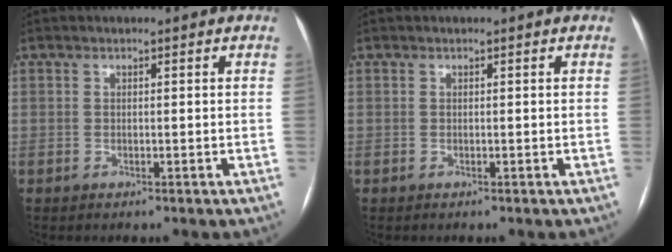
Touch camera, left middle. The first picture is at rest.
{"total": 0.0}